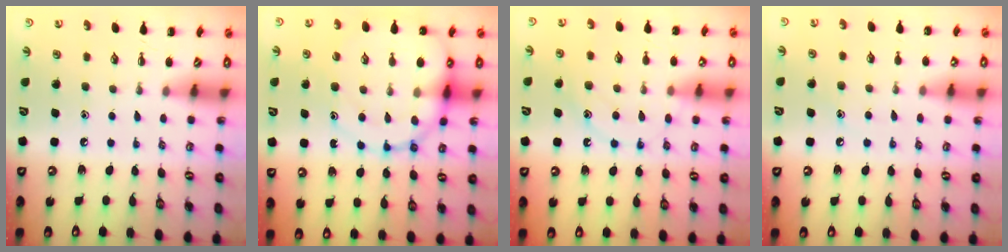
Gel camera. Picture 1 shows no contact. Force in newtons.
{"total": 15.8, "press": 15.5, "slide": 3.0}
{"total": 12.7, "press": 12.7, "slide": 0.8}
{"total": 7.4, "press": 7.2, "slide": 1.8}